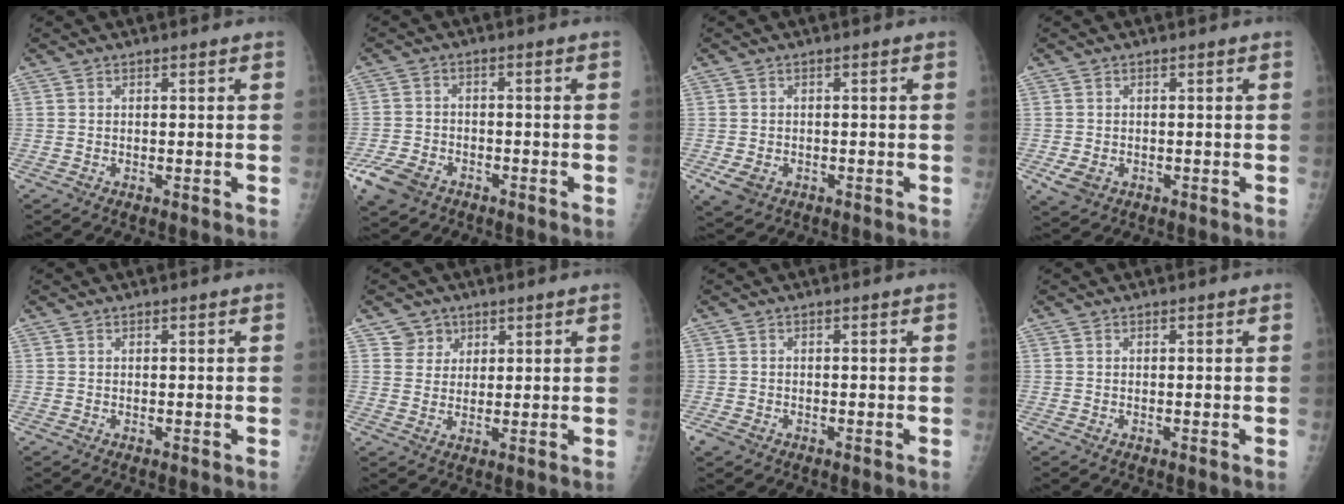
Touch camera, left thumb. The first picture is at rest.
{"total": 7.8, "force": [-4.5, 5.1, 3.7], "torque": [-0.082, 0.015, -0.080]}
{"total": 3.7, "force": [-1.3, 2.9, 1.9], "torque": [-0.029, -0.003, -0.013]}
{"total": 3.3, "force": [-1.0, 2.6, 1.8], "torque": [-0.030, -0.004, -0.009]}
{"total": 0.0}
{"total": 4.2, "force": [2.3, 3.4, 0.1], "torque": [0.024, -0.014, 0.040]}
{"total": 1.9, "force": [-1.1, 1.4, 0.7], "torque": [-0.014, 0.000, -0.019]}
{"total": 0.0}